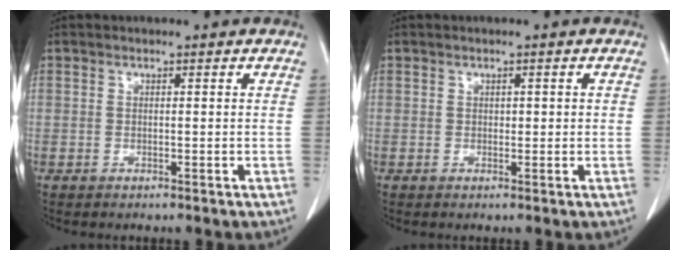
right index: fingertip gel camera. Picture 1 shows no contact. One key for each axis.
{"total": 1.2, "fx": 0.2, "fy": 0.7, "fz": 0.9, "tx": -0.012, "ty": 0.006, "tz": 0.003}